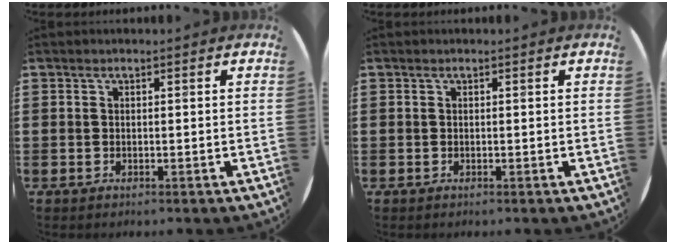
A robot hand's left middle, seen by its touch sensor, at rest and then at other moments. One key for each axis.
{"total": 0.0}